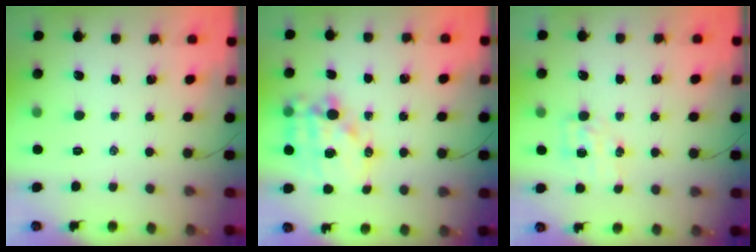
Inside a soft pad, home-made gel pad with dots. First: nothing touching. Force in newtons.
{"total": 15.1, "press": 14.8, "slide": 3.1}
{"total": 4.7, "press": 4.7, "slide": 0.5}